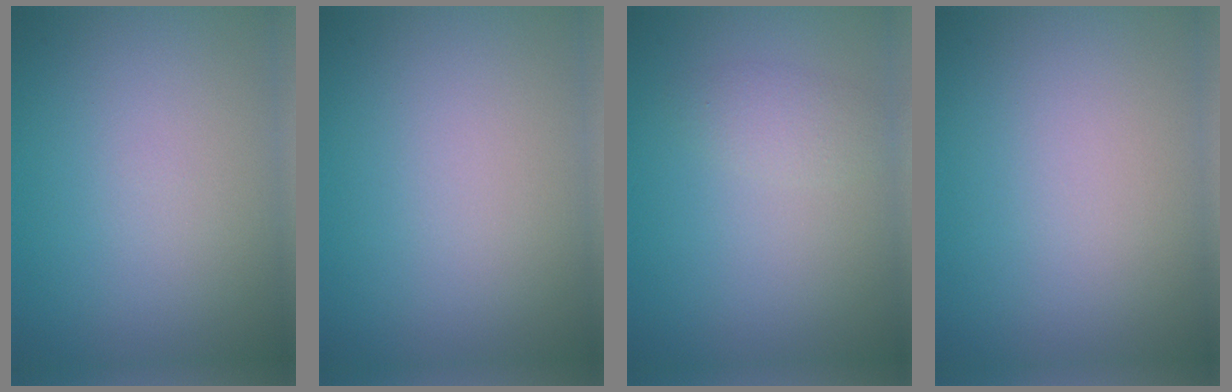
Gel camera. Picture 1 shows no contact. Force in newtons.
{"total": 0.0}
{"total": 1.5, "press": 1.5, "slide": 0.2}
{"total": 0.0}